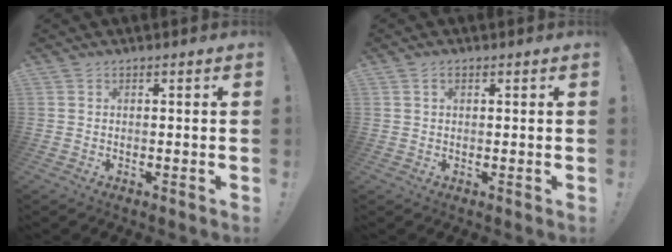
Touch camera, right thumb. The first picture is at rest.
{"total": 1.6, "force": [0.7, 1.1, 1.0], "torque": [-0.014, 0.001, 0.011]}